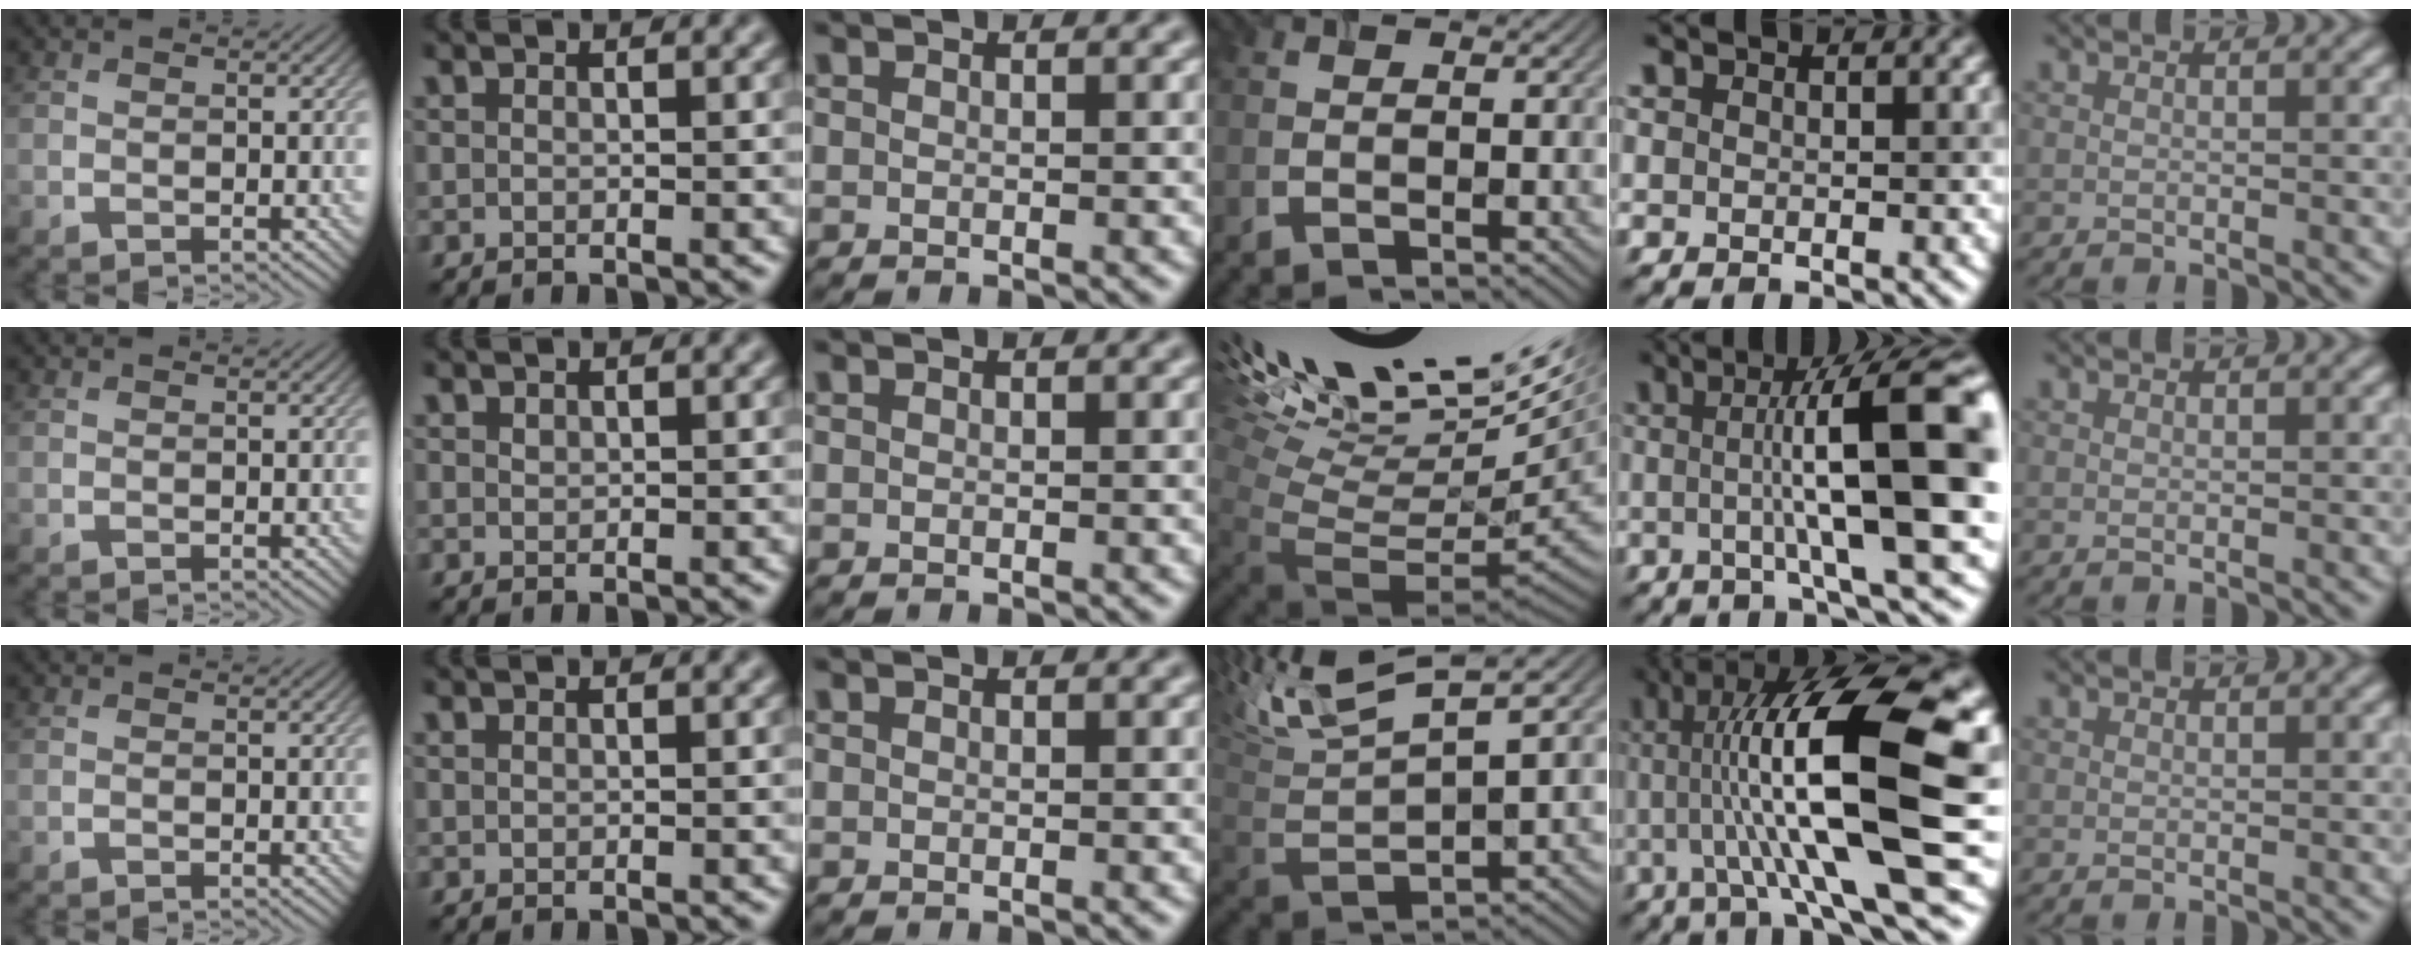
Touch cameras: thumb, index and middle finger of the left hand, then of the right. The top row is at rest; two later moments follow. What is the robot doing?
{"motion": "screw", "object": "timer"}